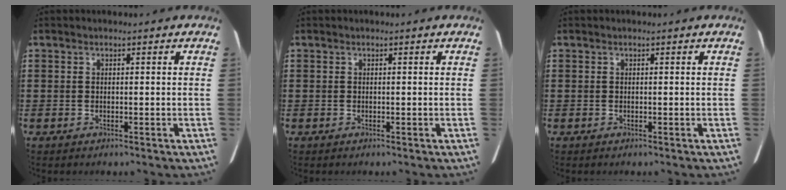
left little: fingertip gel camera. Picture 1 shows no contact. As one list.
[{"total": 0.0}, {"total": 0.0}]